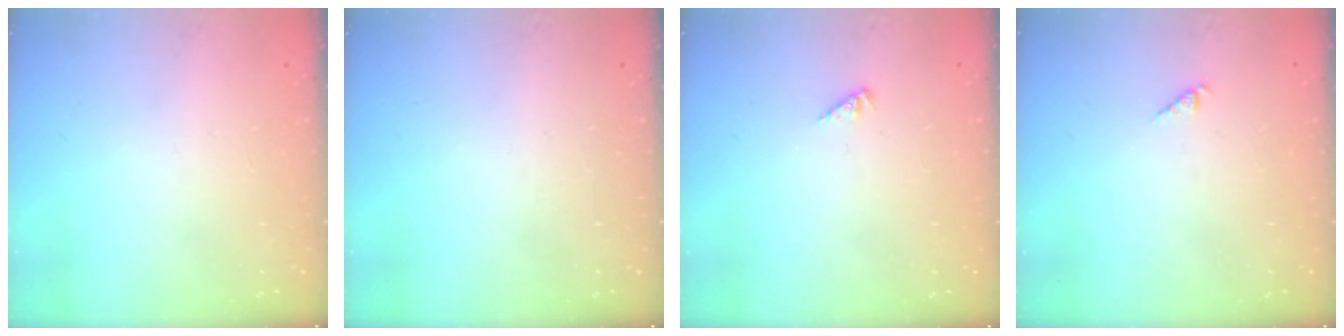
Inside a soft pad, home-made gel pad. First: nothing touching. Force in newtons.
{"total": 0.0}
{"total": 0.7, "press": 0.7, "slide": 0.3}
{"total": 2.6, "press": 2.6, "slide": 0.4}